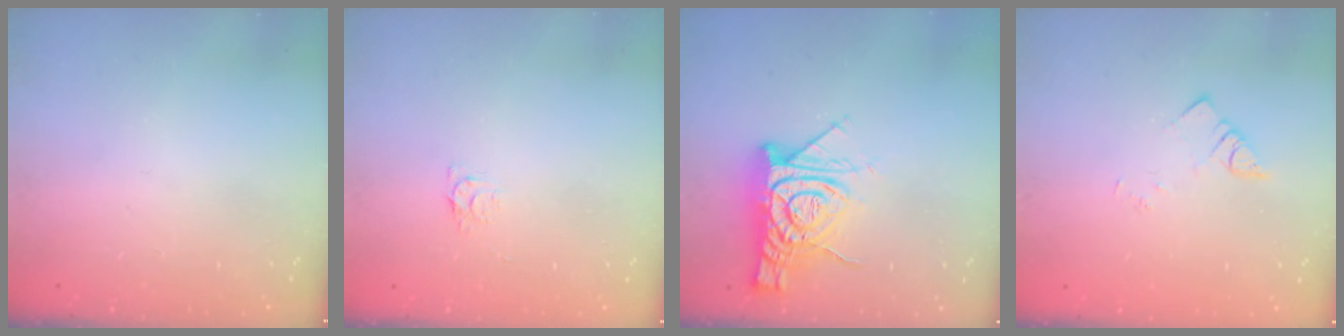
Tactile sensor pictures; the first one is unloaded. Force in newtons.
{"total": 3.7, "press": 3.6, "slide": 0.4}
{"total": 13.0, "press": 13.0, "slide": 1.4}
{"total": 2.2, "press": 2.2, "slide": 0.2}